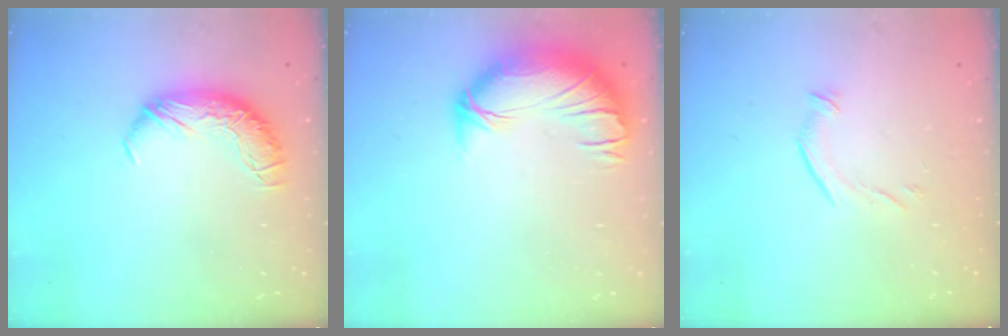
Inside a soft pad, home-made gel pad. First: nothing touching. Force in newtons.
{"total": 2.5, "press": 1.2, "slide": 2.2}
{"total": 5.5, "press": 5.3, "slide": 1.4}